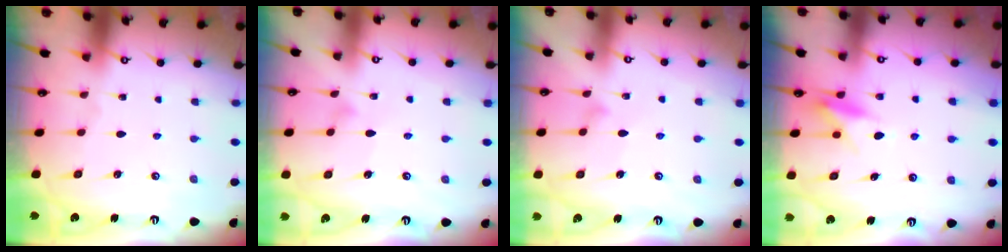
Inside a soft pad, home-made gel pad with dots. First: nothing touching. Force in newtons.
{"total": 3.3, "press": 3.3, "slide": 0.1}
{"total": 6.9, "press": 6.9, "slide": 0.4}
{"total": 7.3, "press": 7.2, "slide": 0.6}